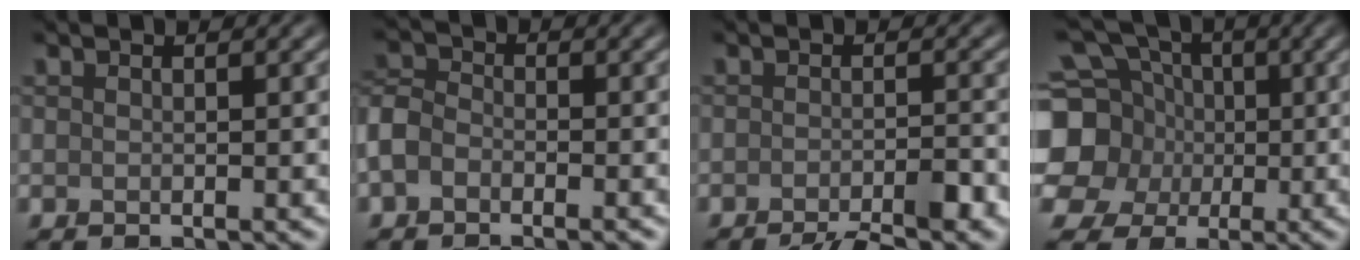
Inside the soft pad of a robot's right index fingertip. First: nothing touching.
{"total": 4.1, "force": [-2.4, 2.5, 2.2], "torque": [-0.043, 0.006, -0.059]}
{"total": 5.0, "force": [-3.7, 0.9, 3.2], "torque": [-0.042, 0.002, -0.058]}
{"total": 12.8, "force": [1.3, 11.3, 5.8], "torque": [-0.158, 0.025, -0.003]}